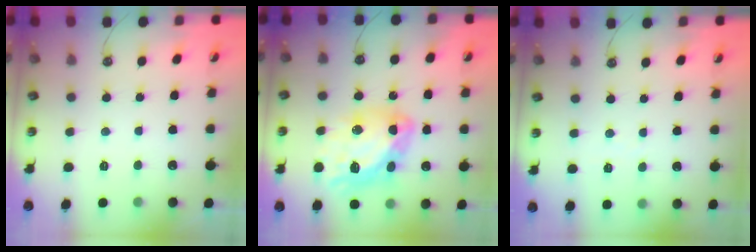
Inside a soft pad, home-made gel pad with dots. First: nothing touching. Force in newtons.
{"total": 17.2, "press": 17.1, "slide": 1.7}
{"total": 2.9, "press": 2.9, "slide": 0.4}